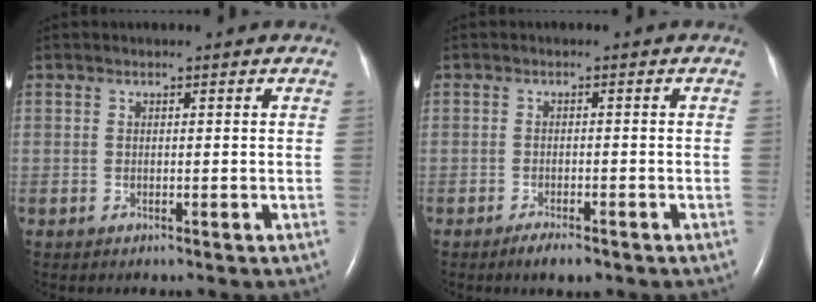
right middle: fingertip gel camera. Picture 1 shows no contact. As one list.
[{"total": 2.9, "force": [-2.1, 0.7, 1.9], "torque": [-0.037, -0.004, -0.031]}]